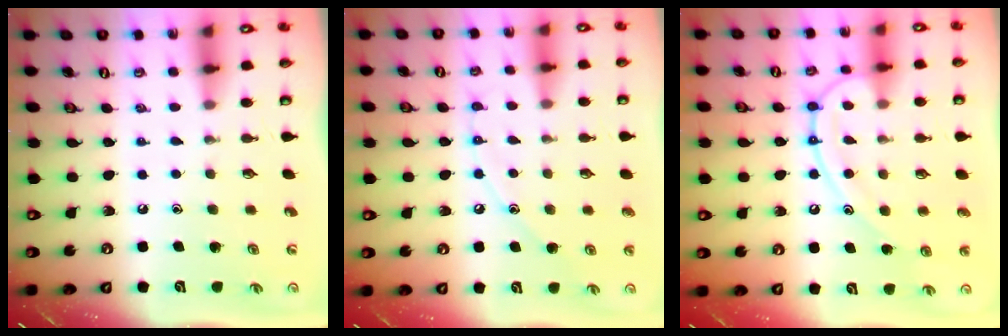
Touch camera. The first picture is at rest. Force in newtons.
{"total": 7.4, "press": 7.4, "slide": 0.6}
{"total": 16.0, "press": 16.0, "slide": 1.5}